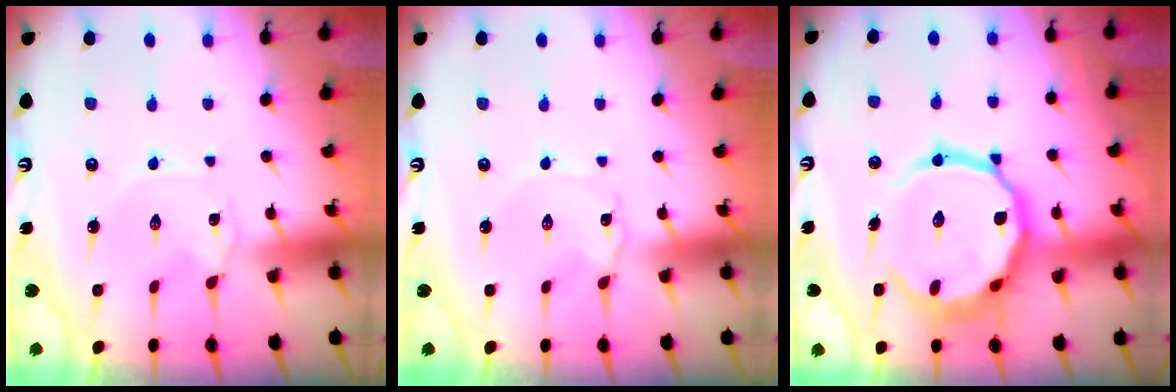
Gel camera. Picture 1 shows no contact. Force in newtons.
{"total": 0.9, "press": 0.9, "slide": 0.1}
{"total": 19.0, "press": 18.9, "slide": 1.9}